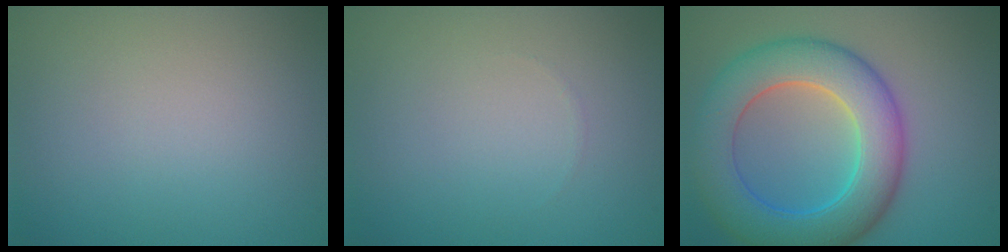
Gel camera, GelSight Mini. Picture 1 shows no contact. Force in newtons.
{"total": 0.0}
{"total": 8.8, "press": 8.8, "slide": 0.2}